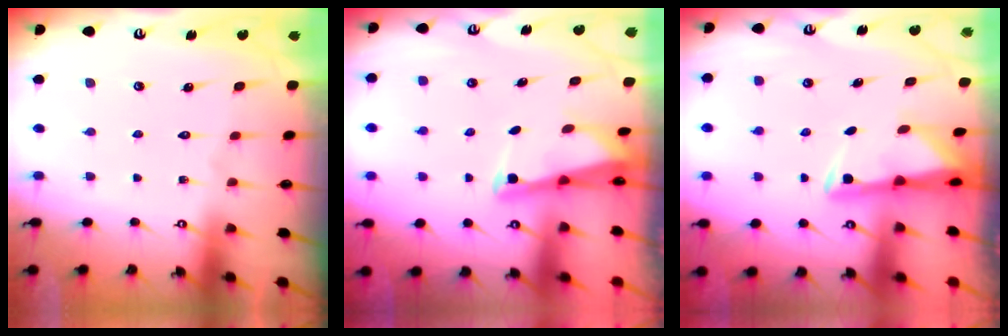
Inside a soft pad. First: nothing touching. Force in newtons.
{"total": 2.3, "press": 2.3, "slide": 0.2}
{"total": 2.8, "press": 2.8, "slide": 0.4}